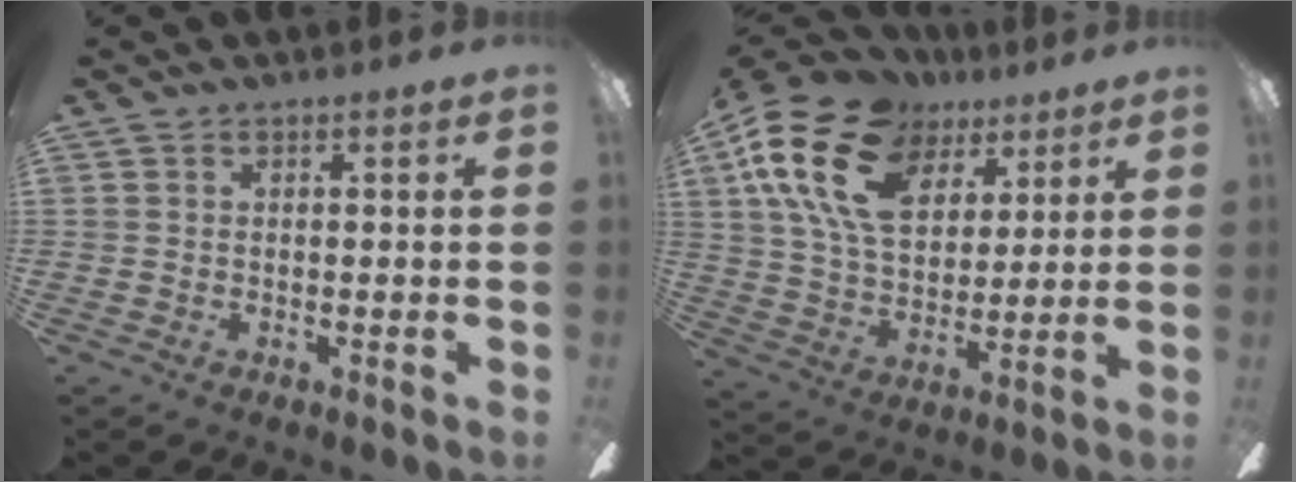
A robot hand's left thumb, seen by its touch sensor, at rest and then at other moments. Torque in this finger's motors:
{"motor_torque": [0.63, 0.79, 1.42, -1.35, 0.58]}